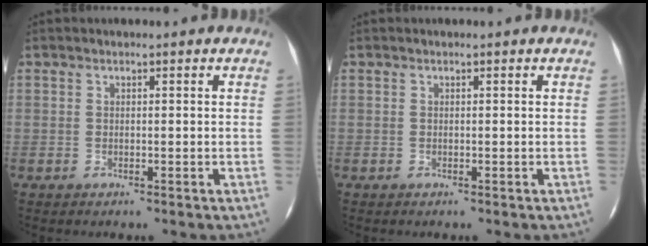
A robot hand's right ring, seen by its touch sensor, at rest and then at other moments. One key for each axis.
{"total": 0.0}